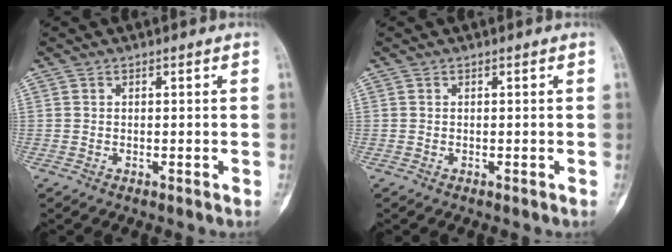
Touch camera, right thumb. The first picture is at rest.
{"total": 0.0}